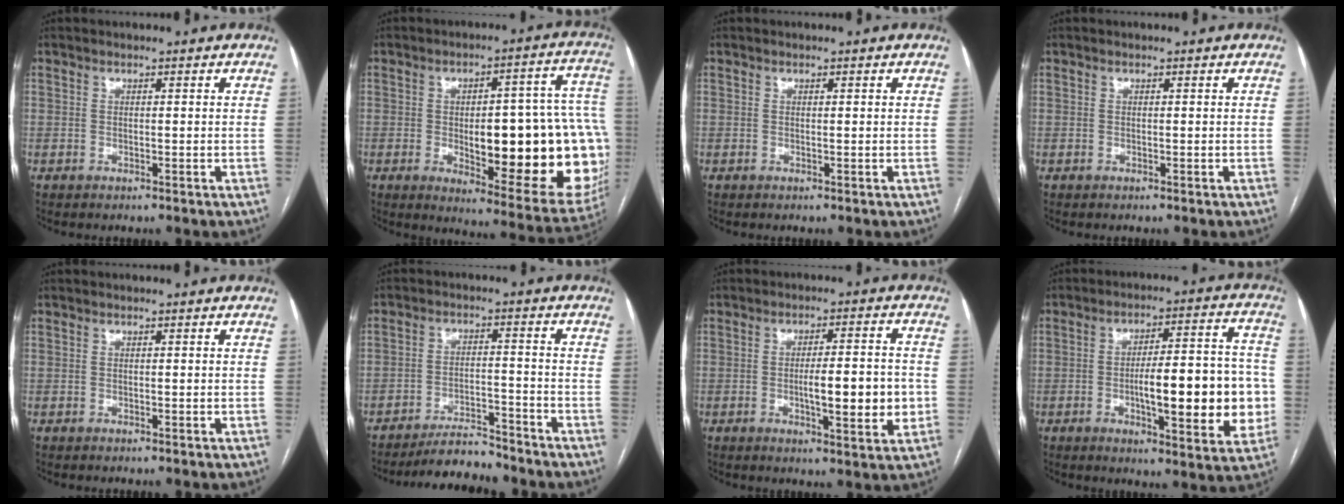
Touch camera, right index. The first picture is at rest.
{"total": 26.5, "force": [-3.0, 7.3, 25.3], "torque": [-0.236, 0.025, -0.013]}
{"total": 0.0}
{"total": 0.0}
{"total": 0.0}
{"total": 6.7, "force": [-6.5, 1.0, 1.3], "torque": [-0.017, -0.005, -0.110]}
{"total": 9.0, "force": [-1.4, 1.7, 8.8], "torque": [-0.134, 0.000, -0.018]}
{"total": 16.5, "force": [-2.5, 4.1, 15.8], "torque": [-0.220, 0.017, -0.029]}